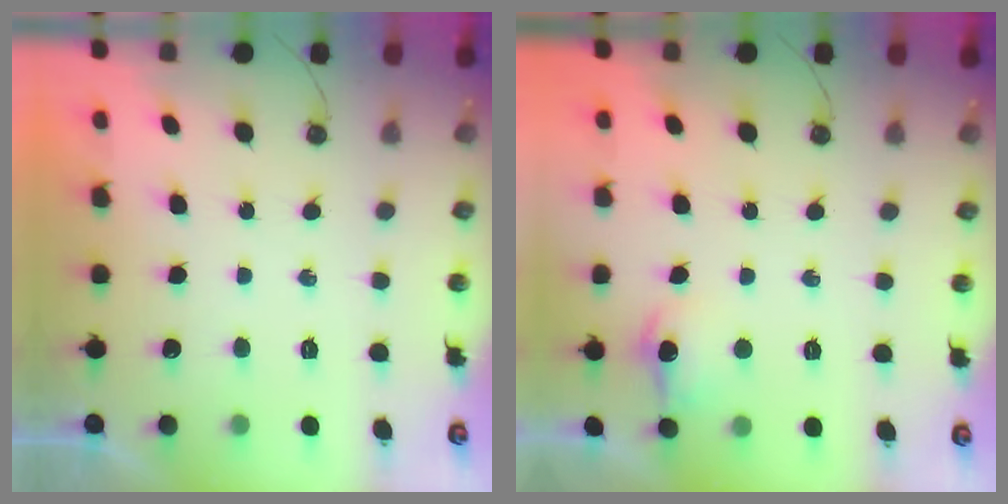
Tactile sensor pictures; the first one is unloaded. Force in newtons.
{"total": 8.2, "press": 8.2, "slide": 0.8}